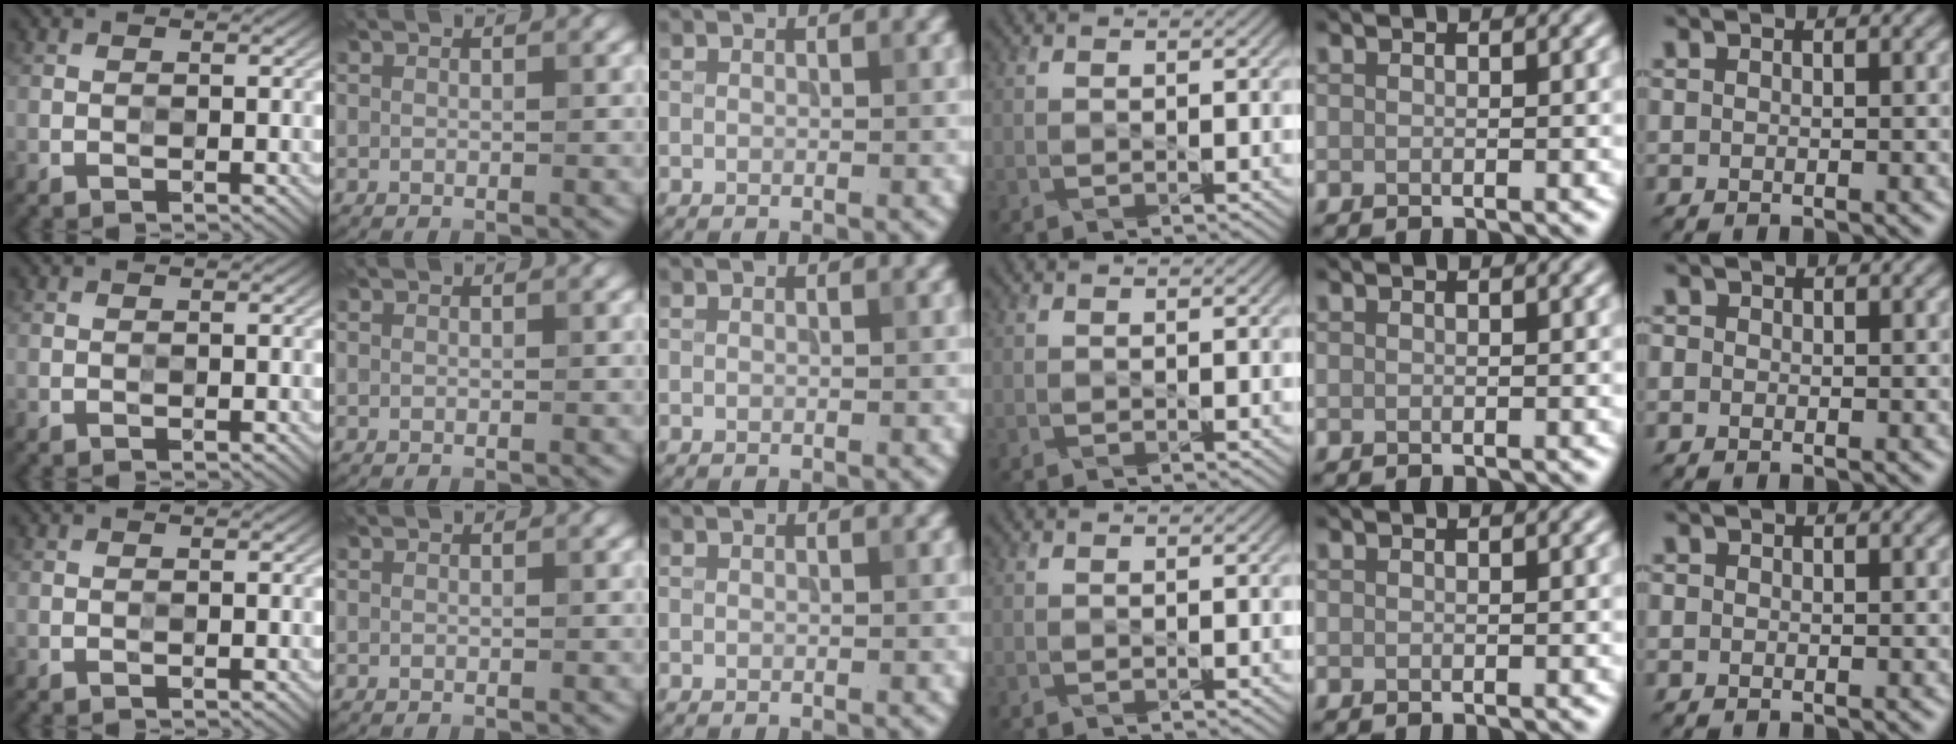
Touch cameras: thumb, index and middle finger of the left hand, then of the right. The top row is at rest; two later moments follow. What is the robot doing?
{"motion": "press", "object": "sticky note"}